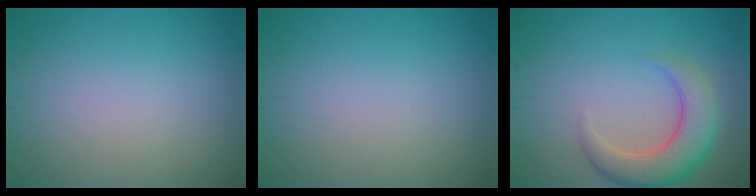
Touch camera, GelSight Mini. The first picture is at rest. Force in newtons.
{"total": 0.0}
{"total": 5.7, "press": 5.7, "slide": 0.4}